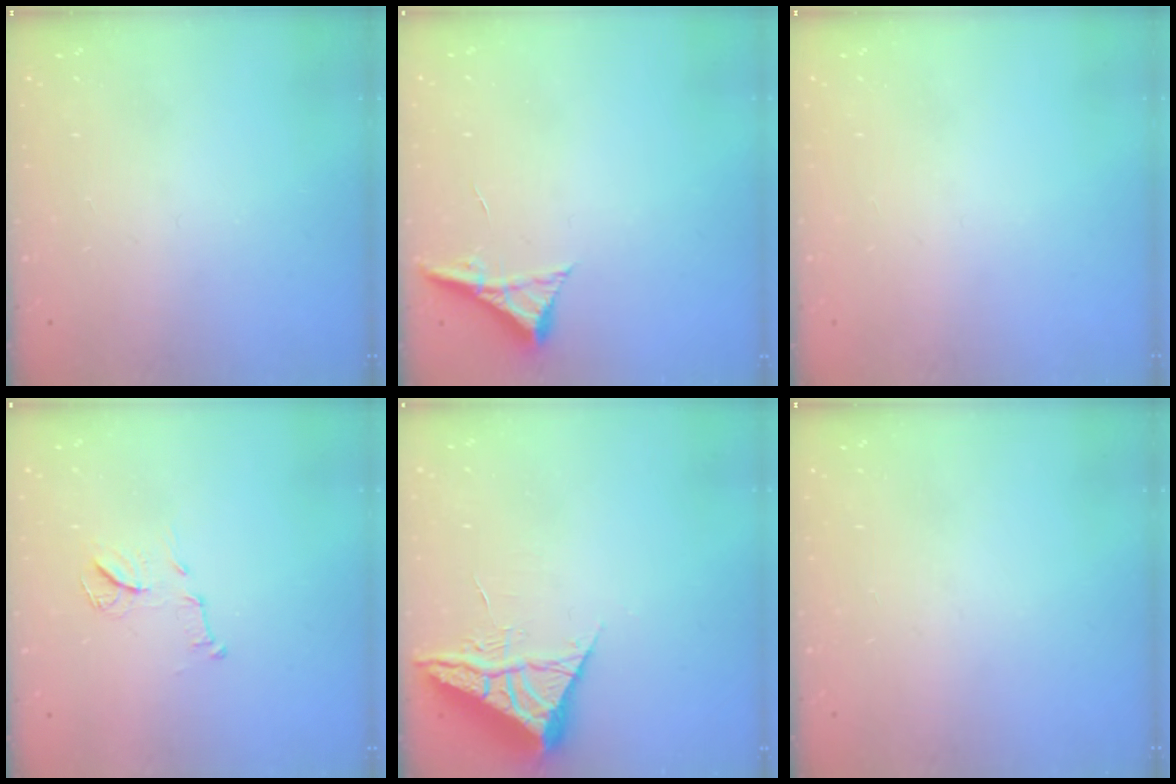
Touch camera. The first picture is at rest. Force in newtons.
{"total": 5.4, "press": 5.4, "slide": 0.7}
{"total": 0.0}
{"total": 9.0, "press": 9.0, "slide": 0.2}
{"total": 6.3, "press": 6.3, "slide": 0.9}
{"total": 0.0}